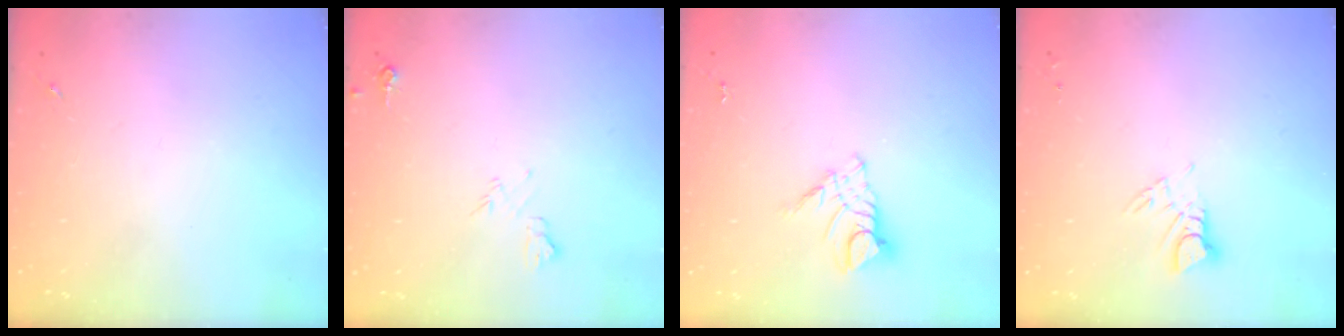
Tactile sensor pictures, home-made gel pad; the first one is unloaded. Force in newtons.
{"total": 6.4, "press": 6.3, "slide": 1.2}
{"total": 8.9, "press": 8.9, "slide": 0.8}
{"total": 3.8, "press": 3.7, "slide": 0.3}